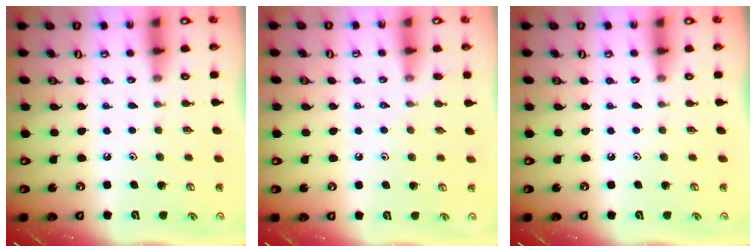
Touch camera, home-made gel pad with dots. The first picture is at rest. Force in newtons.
{"total": 4.5, "press": 4.5, "slide": 0.8}
{"total": 0.0}